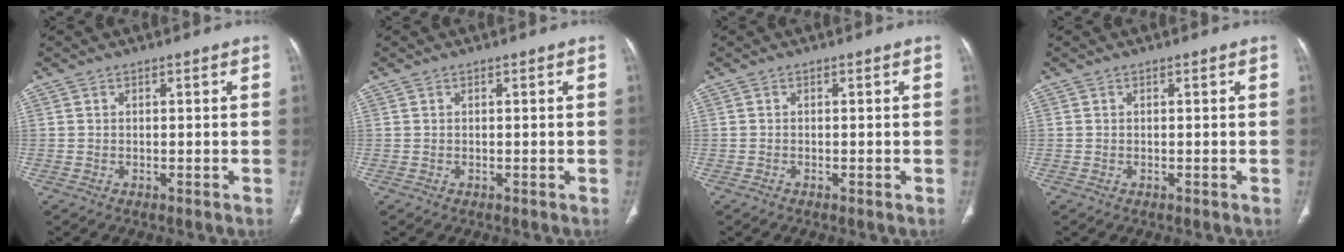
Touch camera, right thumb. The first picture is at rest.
{"total": 0.0}
{"total": 0.0}
{"total": 0.0}